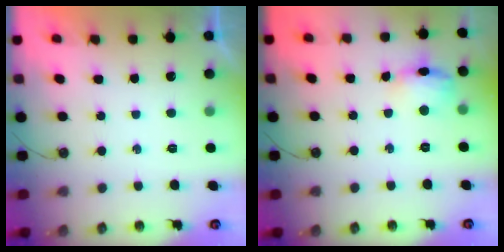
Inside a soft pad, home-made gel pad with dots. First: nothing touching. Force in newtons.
{"total": 10.3, "press": 10.3, "slide": 1.1}